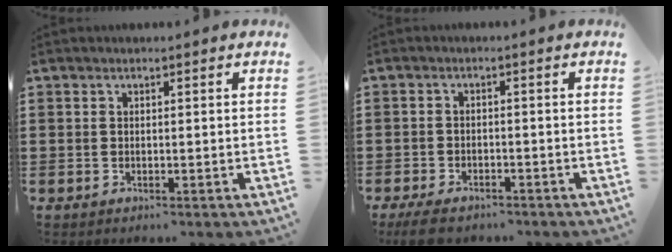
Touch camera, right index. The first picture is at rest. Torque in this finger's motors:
{"motor_torque": [-0.07, 0.13, 0.36, 0.09]}